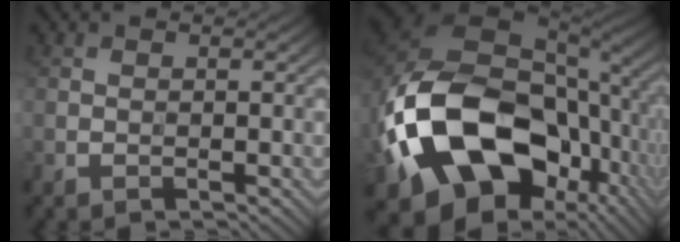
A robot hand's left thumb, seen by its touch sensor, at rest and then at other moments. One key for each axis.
{"total": 20.6, "fx": -4.7, "fy": 14.8, "fz": 13.6, "tx": -0.328, "ty": -0.039, "tz": -0.059}